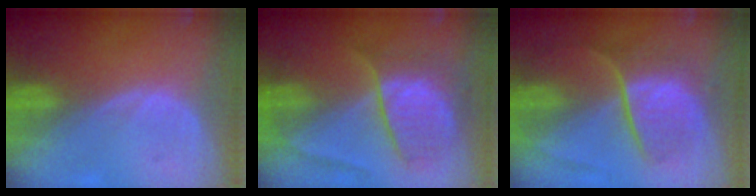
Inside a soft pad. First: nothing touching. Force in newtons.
{"total": 7.9, "press": 7.9, "slide": 0.6}
{"total": 9.1, "press": 7.6, "slide": 4.9}